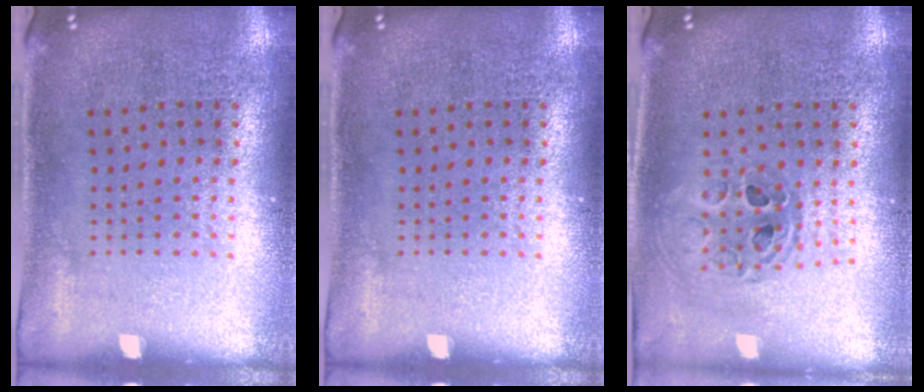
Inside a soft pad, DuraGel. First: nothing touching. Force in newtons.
{"total": 0.0}
{"total": 0.7, "press": 0.7, "slide": 0.1}